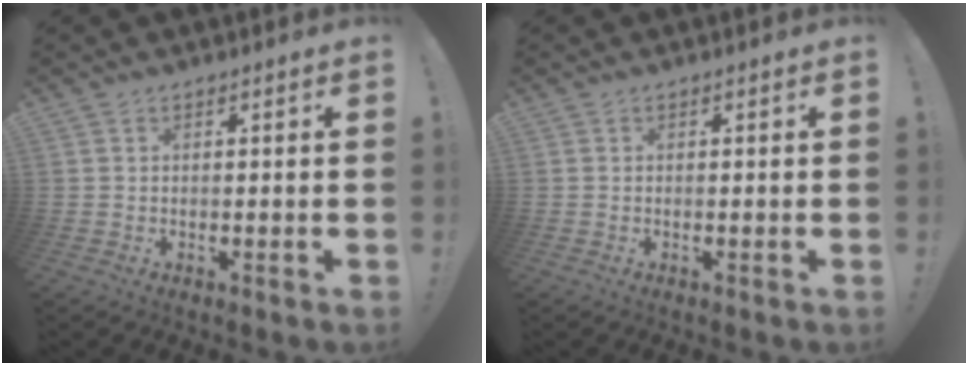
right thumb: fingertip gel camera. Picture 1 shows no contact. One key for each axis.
{"total": 0.0}